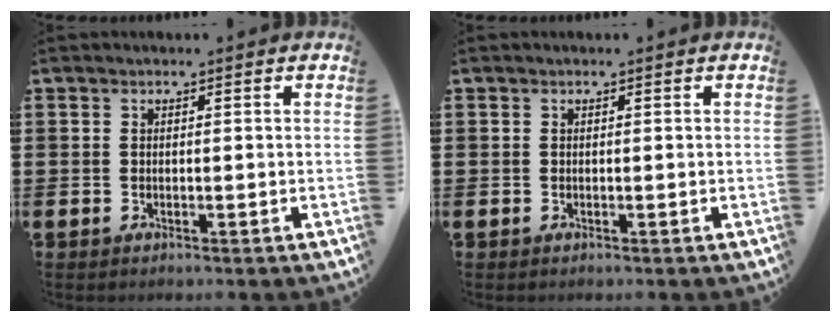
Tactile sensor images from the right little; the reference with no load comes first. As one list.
[{"total": 0.0}]